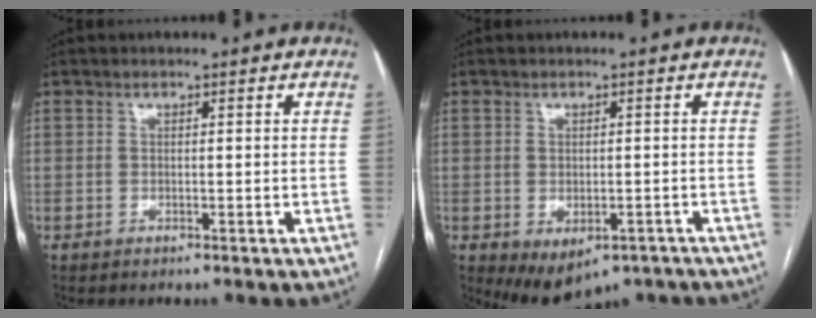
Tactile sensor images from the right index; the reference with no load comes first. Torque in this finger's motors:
{"motor_torque": [1.22, -0.92, 0.47, 0.07]}